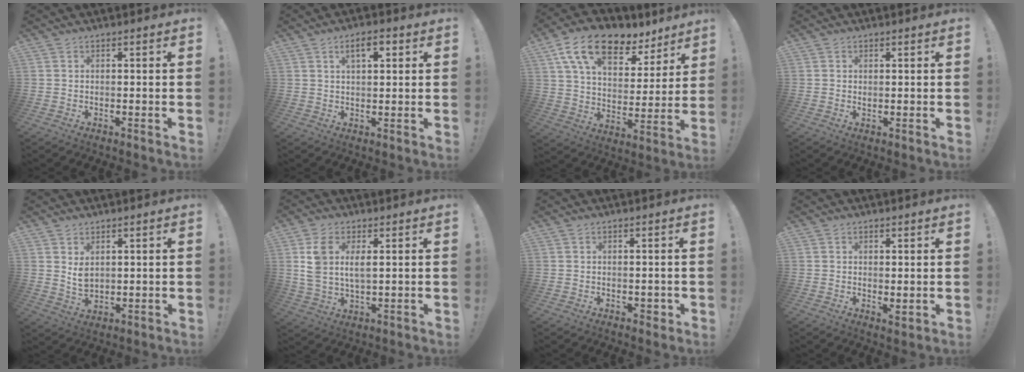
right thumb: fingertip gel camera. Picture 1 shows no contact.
{"total": 5.3, "force": [2.3, 2.1, 4.3], "torque": [-0.065, -0.001, 0.035]}
{"total": 17.5, "force": [10.7, 9.2, 10.5], "torque": [-0.177, -0.057, 0.191]}
{"total": 0.5, "force": [0.4, 0.3, 0.1], "torque": [-0.001, -0.001, 0.008]}
{"total": 4.7, "force": [2.3, 3.1, 2.7], "torque": [-0.040, -0.014, 0.044]}
{"total": 8.0, "force": [2.5, 4.6, 6.1], "torque": [-0.100, -0.004, 0.046]}
{"total": 1.5, "force": [-0.2, 1.2, 0.9], "torque": [-0.004, 0.000, -0.006]}
{"total": 2.0, "force": [1.1, 0.7, 1.5], "torque": [-0.017, -0.009, 0.019]}